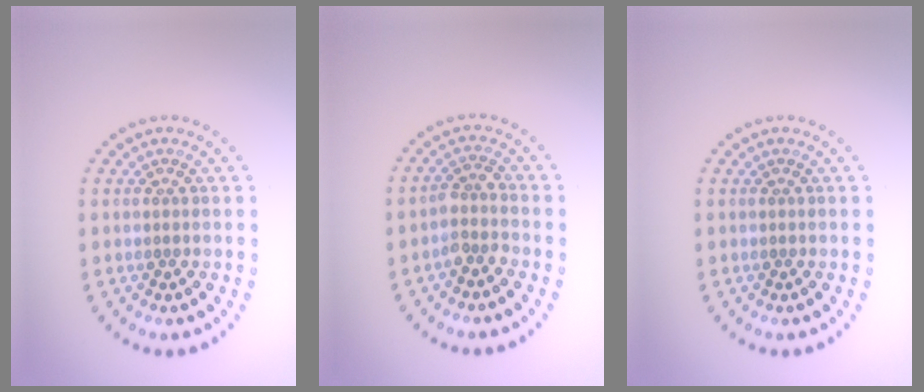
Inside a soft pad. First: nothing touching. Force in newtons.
{"total": 2.1, "press": 1.7, "slide": 1.3}
{"total": 0.0}